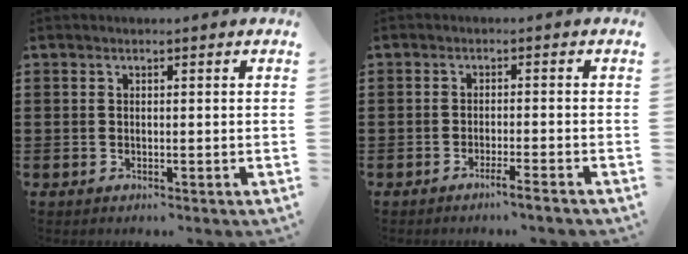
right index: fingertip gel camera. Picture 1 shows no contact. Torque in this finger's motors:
{"motor_torque": [1.22, 0.93, -0.01, -0.01]}